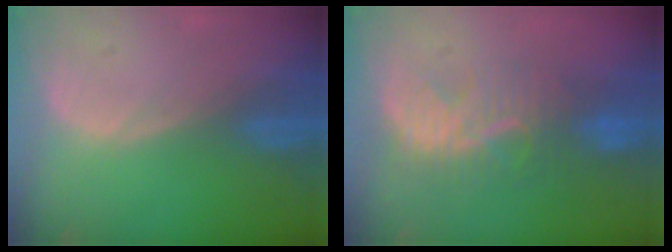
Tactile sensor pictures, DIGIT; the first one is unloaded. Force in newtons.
{"total": 8.3, "press": 7.9, "slide": 2.5}